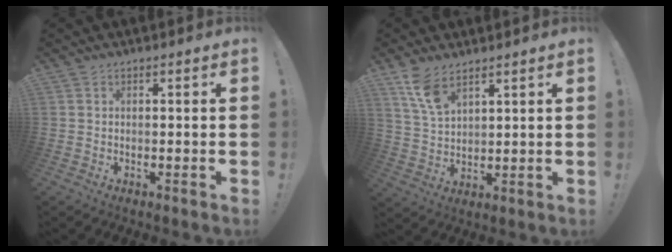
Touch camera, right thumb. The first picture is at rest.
{"total": 8.3, "force": [5.9, 3.6, 4.6], "torque": [-0.080, -0.031, 0.112]}